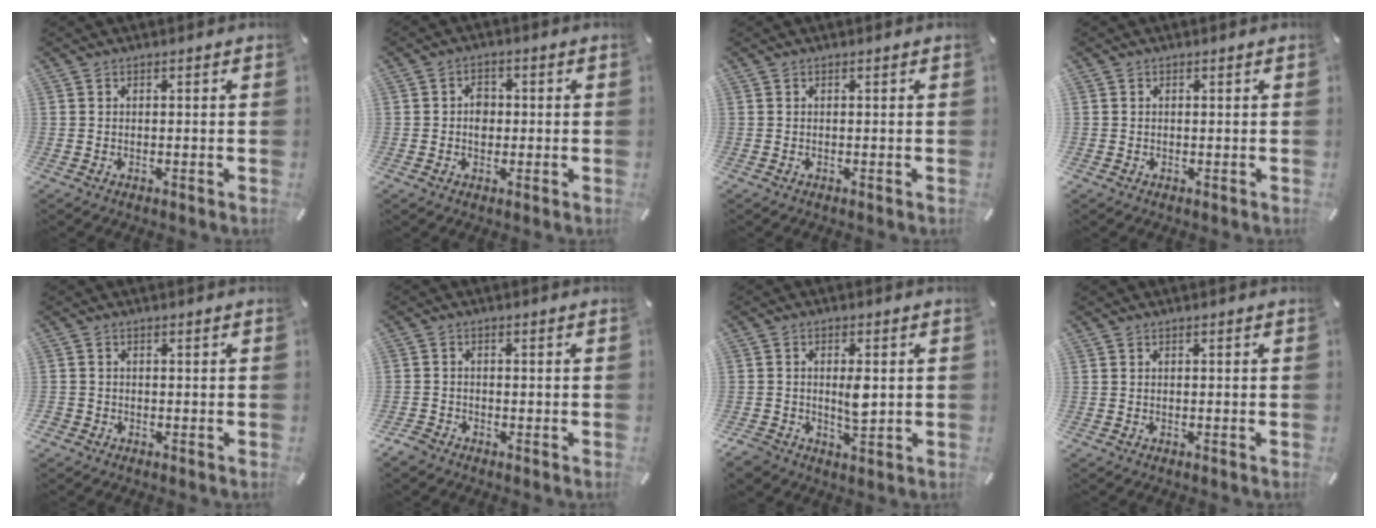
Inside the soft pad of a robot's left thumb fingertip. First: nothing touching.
{"total": 3.6, "force": [-0.2, 2.9, 2.2], "torque": [-0.025, 0.001, -0.008]}
{"total": 0.0}
{"total": 1.7, "force": [0.4, 1.6, -0.3], "torque": [0.013, 0.000, 0.003]}
{"total": 1.4, "force": [-0.6, 1.2, 0.2], "torque": [-0.001, 0.004, -0.013]}
{"total": 3.2, "force": [-1.7, 2.6, 0.5], "torque": [-0.013, 0.008, -0.035]}
{"total": 6.1, "force": [0.2, 4.1, 4.5], "torque": [-0.076, -0.001, 0.002]}
{"total": 0.0}